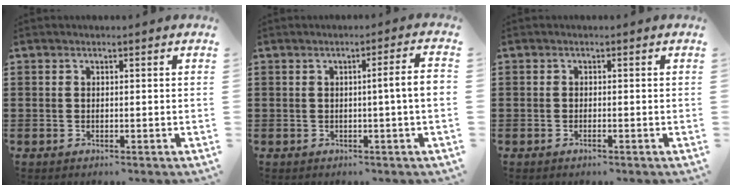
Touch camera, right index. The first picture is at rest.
{"total": 4.5, "force": [-0.1, -0.3, 4.5], "torque": [-0.070, -0.008, -0.007]}
{"total": 0.7, "force": [-0.4, 0.1, 0.5], "torque": [-0.011, -0.003, -0.008]}